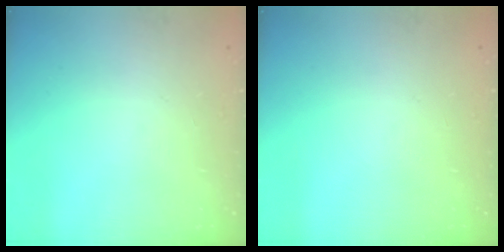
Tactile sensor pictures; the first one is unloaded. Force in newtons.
{"total": 0.0}